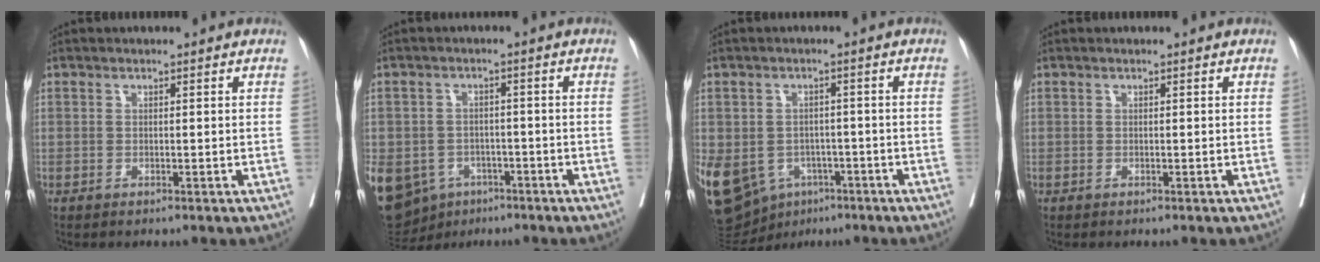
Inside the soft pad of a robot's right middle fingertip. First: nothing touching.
{"total": 19.0, "force": [-8.6, 15.0, 7.9], "torque": [-0.250, -0.006, -0.117]}
{"total": 24.1, "force": [-9.9, 19.0, 11.2], "torque": [-0.365, -0.017, -0.136]}
{"total": 0.0}